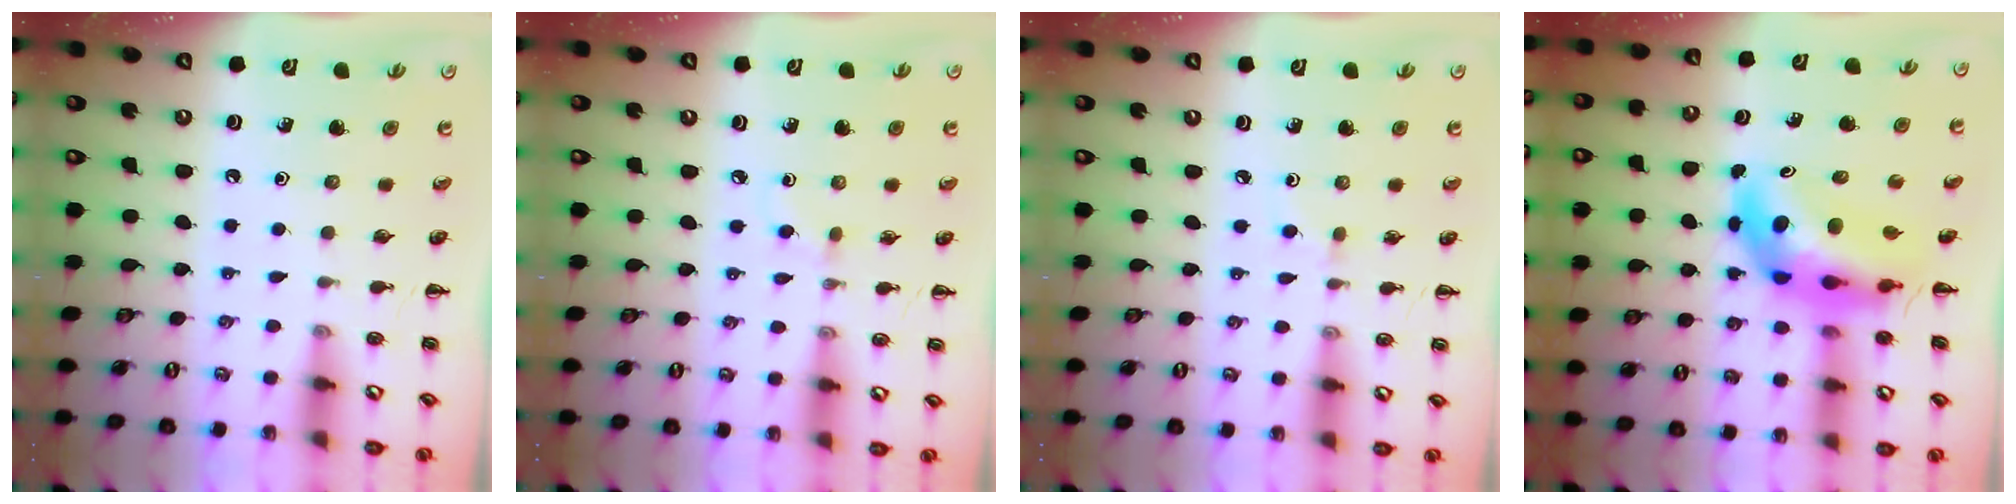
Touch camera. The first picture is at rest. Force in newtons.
{"total": 2.1, "press": 1.8, "slide": 1.0}
{"total": 2.0, "press": 1.7, "slide": 1.0}
{"total": 9.6, "press": 9.2, "slide": 3.0}